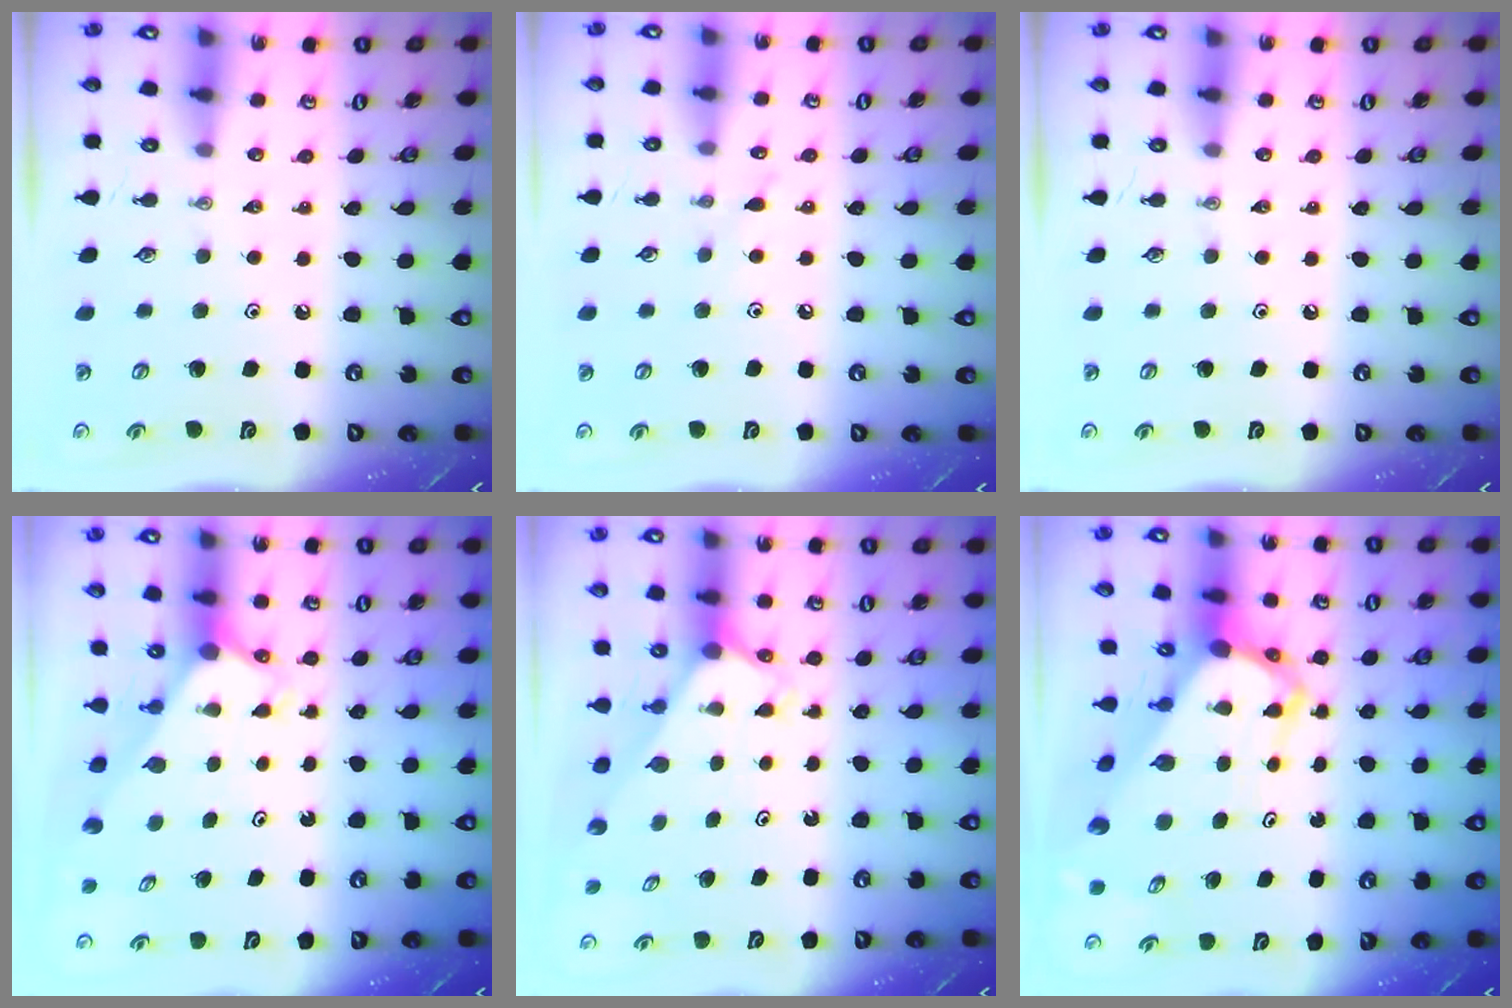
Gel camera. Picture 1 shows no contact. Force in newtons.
{"total": 4.8, "press": 4.8, "slide": 0.2}
{"total": 0.0}
{"total": 2.6, "press": 2.6, "slide": 0.1}
{"total": 2.2, "press": 2.2, "slide": 0.2}
{"total": 7.0, "press": 7.0, "slide": 0.5}